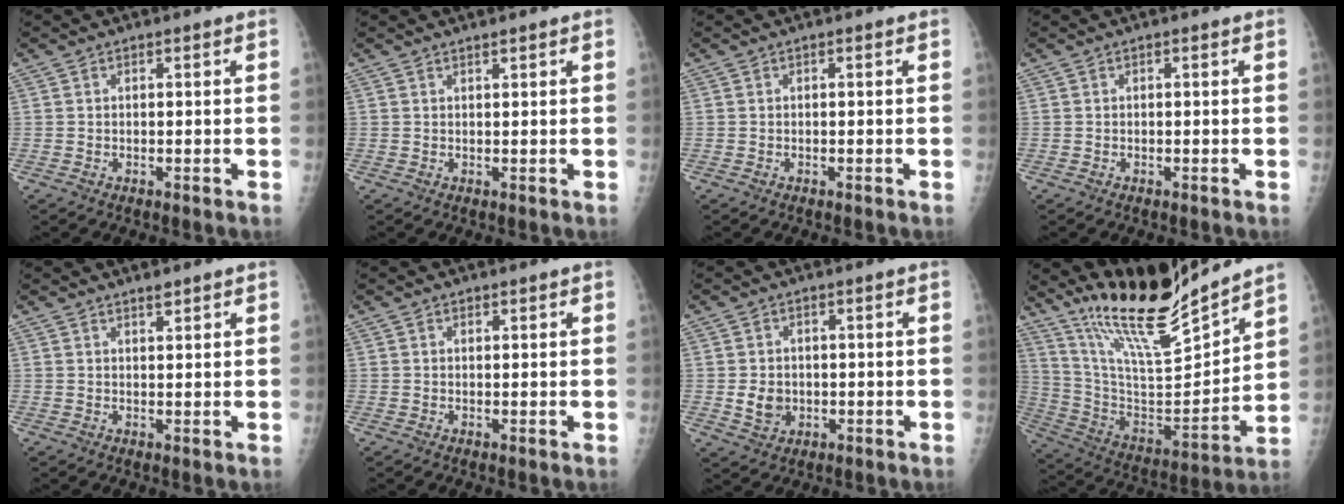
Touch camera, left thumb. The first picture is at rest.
{"total": 0.8, "force": [0.7, 0.0, 0.2], "torque": [-0.002, -0.006, 0.013]}
{"total": 0.0}
{"total": 0.0}
{"total": 1.6, "force": [1.4, 0.4, 0.6], "torque": [-0.004, -0.012, 0.023]}
{"total": 0.8, "force": [0.5, 0.6, 0.3], "torque": [-0.001, -0.003, 0.007]}
{"total": 4.4, "force": [-0.2, 3.6, 2.4], "torque": [-0.025, -0.001, 0.006]}
{"total": 20.2, "force": [17.5, 2.3, 9.7], "torque": [-0.139, -0.105, 0.320]}